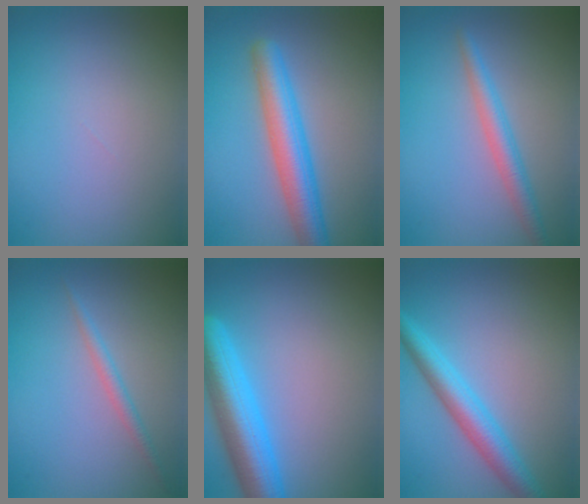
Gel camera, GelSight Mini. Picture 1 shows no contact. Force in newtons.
{"total": 5.4, "press": 5.4, "slide": 0.1}
{"total": 2.6, "press": 2.6, "slide": 0.1}
{"total": 1.4, "press": 1.4, "slide": 0.1}
{"total": 7.0, "press": 7.0, "slide": 0.3}
{"total": 4.2, "press": 4.2, "slide": 0.1}